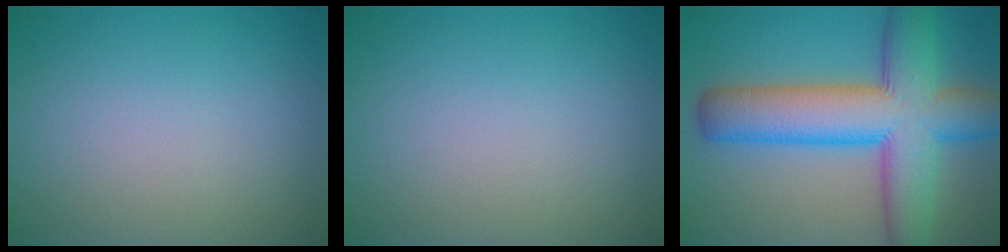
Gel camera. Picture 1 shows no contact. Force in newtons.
{"total": 0.0}
{"total": 11.8, "press": 11.8, "slide": 0.4}